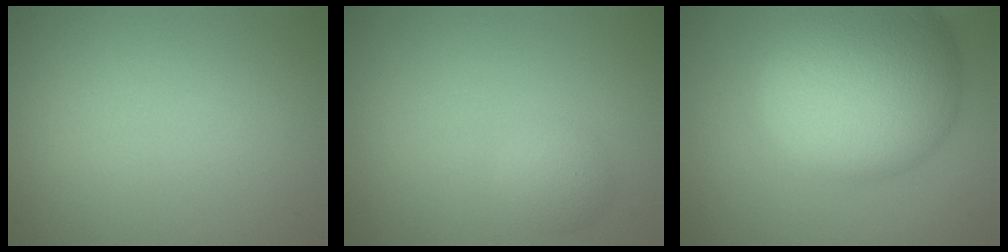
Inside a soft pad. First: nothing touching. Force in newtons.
{"total": 1.9, "press": 1.9, "slide": 0.1}
{"total": 15.0, "press": 14.9, "slide": 0.9}